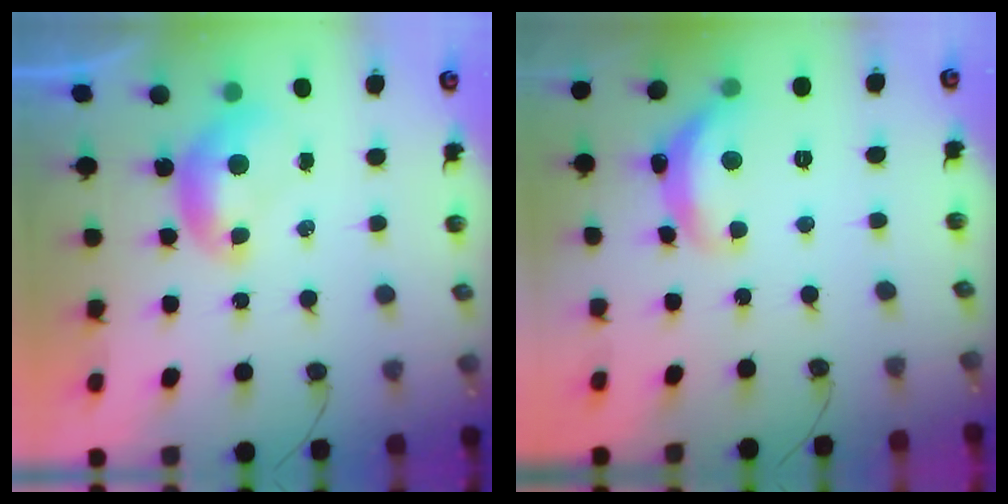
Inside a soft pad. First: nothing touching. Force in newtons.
{"total": 7.2, "press": 7.2, "slide": 0.7}